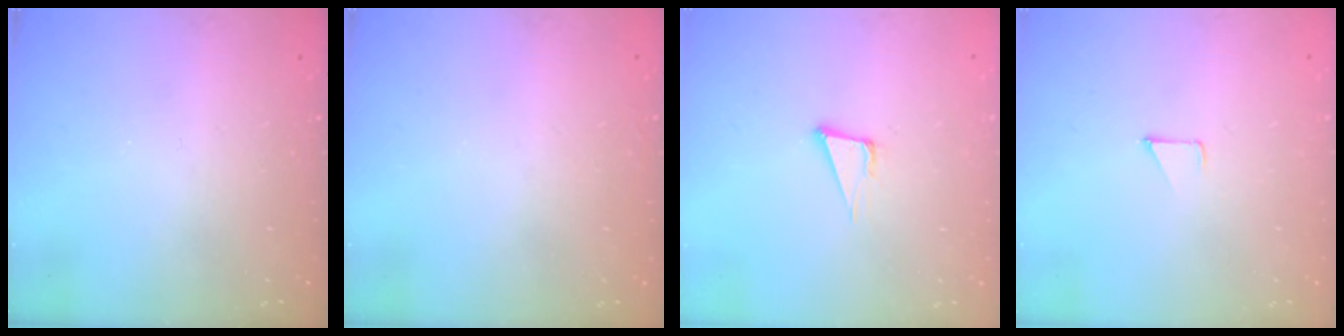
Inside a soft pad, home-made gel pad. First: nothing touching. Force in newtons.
{"total": 1.6, "press": 1.6, "slide": 0.0}
{"total": 5.0, "press": 4.0, "slide": 3.1}
{"total": 2.9, "press": 2.8, "slide": 0.3}